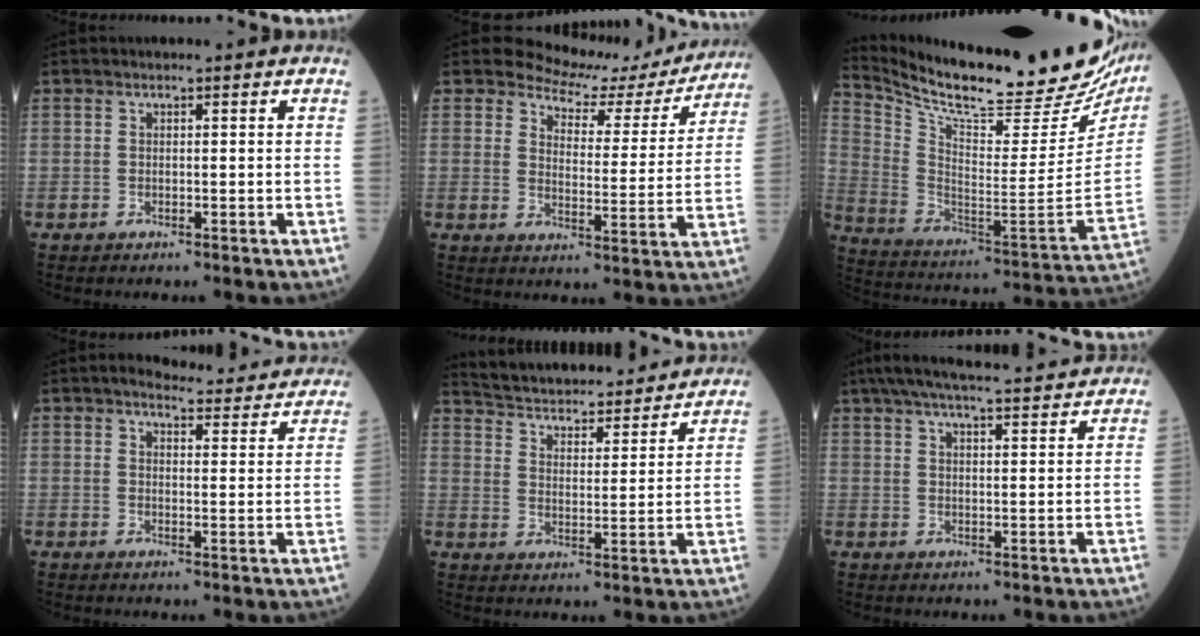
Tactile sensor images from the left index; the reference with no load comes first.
{"total": 12.3, "force": [11.5, 4.3, 1.3], "torque": [-0.011, -0.018, 0.132]}
{"total": 29.6, "force": [25.7, 5.1, 13.9], "torque": [-0.241, -0.076, 0.361]}
{"total": 8.4, "force": [8.0, 1.9, 1.8], "torque": [-0.014, 0.005, 0.078]}
{"total": 21.9, "force": [20.6, 3.6, 6.7], "torque": [-0.109, -0.004, 0.279]}
{"total": 17.5, "force": [15.7, 1.4, 7.5], "torque": [-0.125, 0.042, 0.217]}